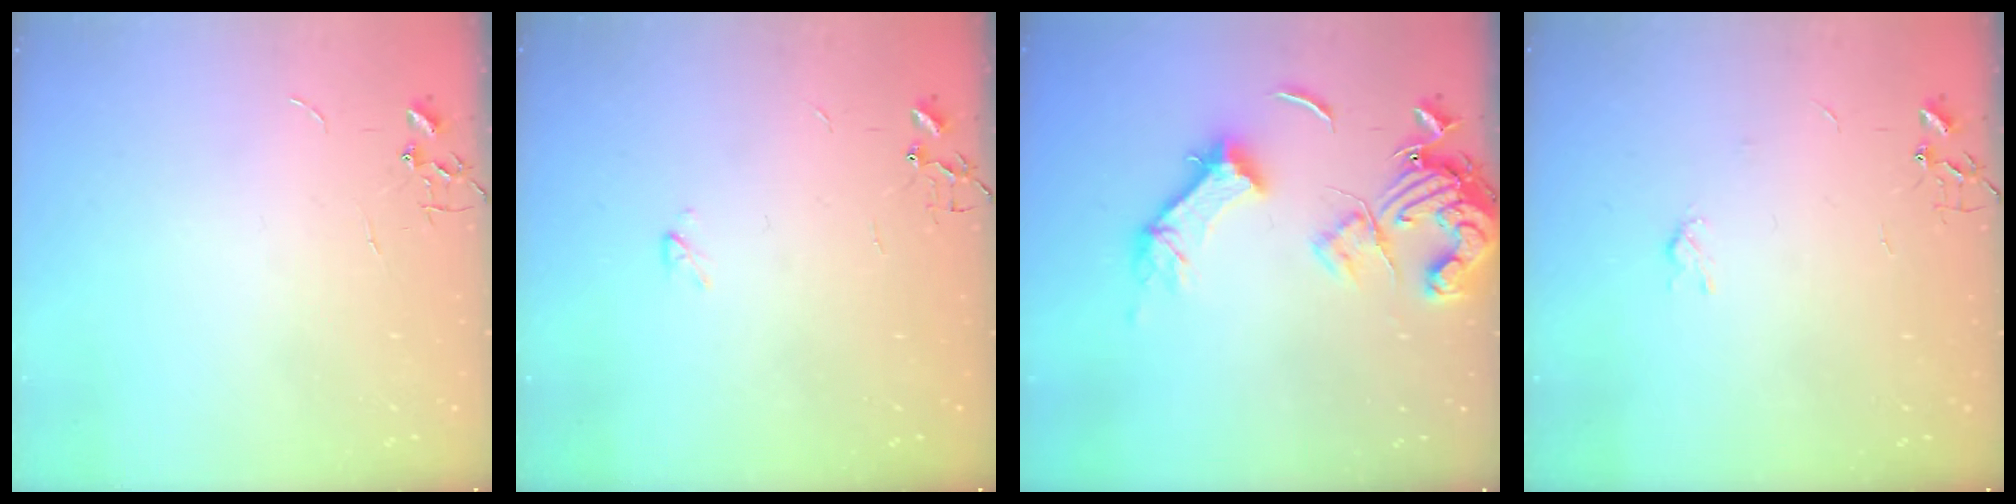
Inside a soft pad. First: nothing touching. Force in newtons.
{"total": 2.2, "press": 2.2, "slide": 0.4}
{"total": 15.3, "press": 15.2, "slide": 2.0}
{"total": 3.0, "press": 2.9, "slide": 0.6}